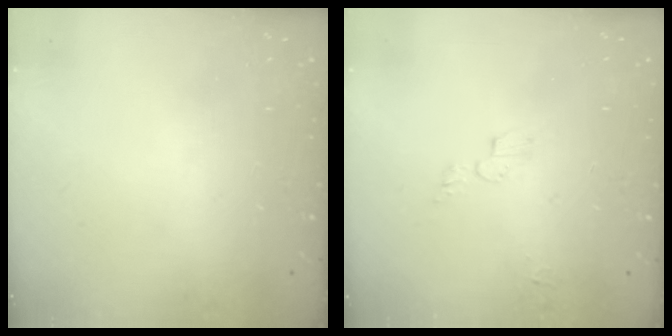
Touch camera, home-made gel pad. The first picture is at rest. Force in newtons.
{"total": 3.4, "press": 3.4, "slide": 0.0}